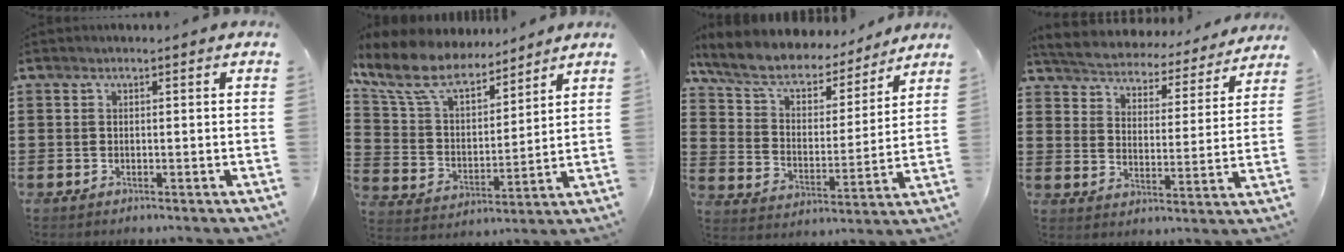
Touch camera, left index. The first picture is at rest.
{"total": 9.8, "force": [8.1, 3.2, 4.4], "torque": [-0.123, -0.037, 0.145]}
{"total": 7.6, "force": [6.1, 3.0, 3.4], "torque": [-0.093, -0.033, 0.105]}
{"total": 4.6, "force": [4.6, 0.0, -0.1], "torque": [-0.029, -0.041, 0.075]}